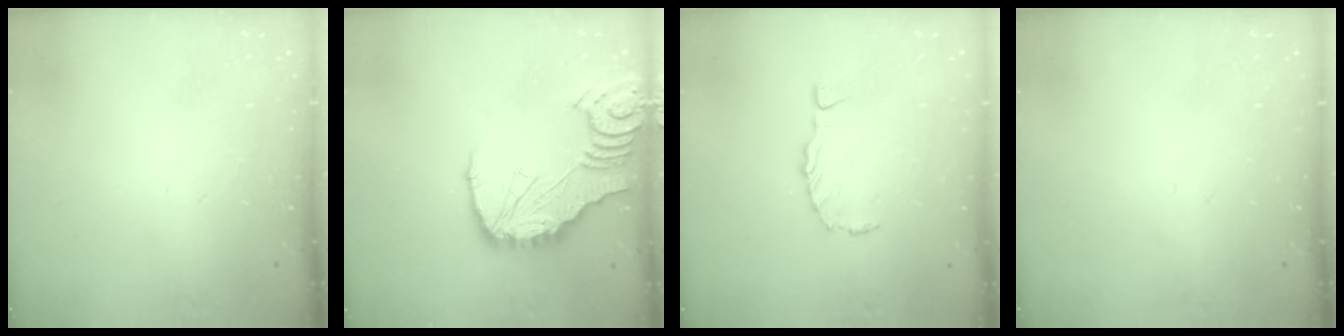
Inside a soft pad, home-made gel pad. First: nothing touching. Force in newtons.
{"total": 12.4, "press": 12.3, "slide": 1.5}
{"total": 1.5, "press": 1.5, "slide": 0.2}
{"total": 0.0}